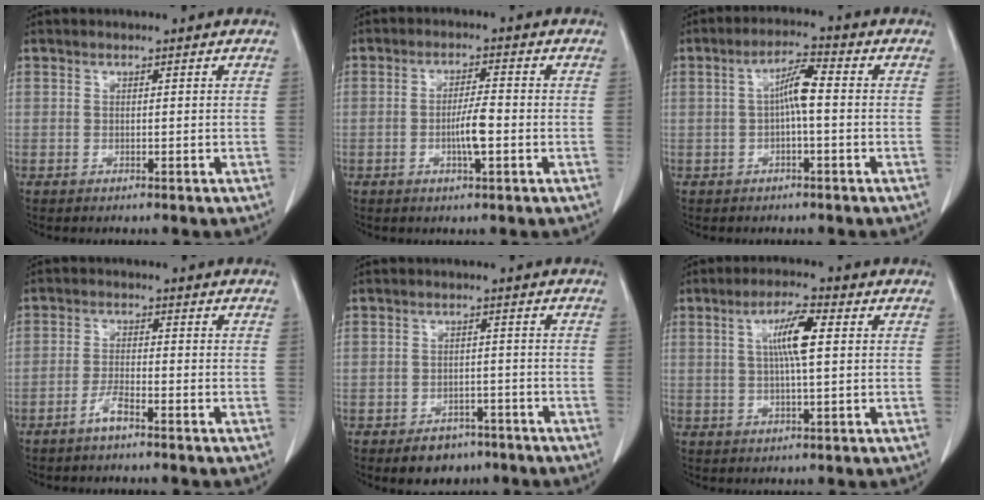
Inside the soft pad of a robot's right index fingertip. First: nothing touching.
{"total": 4.6, "force": [-1.1, 0.5, 4.4], "torque": [-0.083, -0.003, -0.020]}
{"total": 4.8, "force": [-0.1, 0.6, 4.7], "torque": [-0.086, 0.015, -0.001]}
{"total": 2.7, "force": [-2.0, 0.2, 1.9], "torque": [-0.037, 0.001, -0.038]}
{"total": 5.0, "force": [-3.5, 3.2, 1.5], "torque": [-0.018, 0.007, -0.047]}
{"total": 6.5, "force": [1.4, 0.5, 6.3], "torque": [-0.115, 0.006, 0.024]}